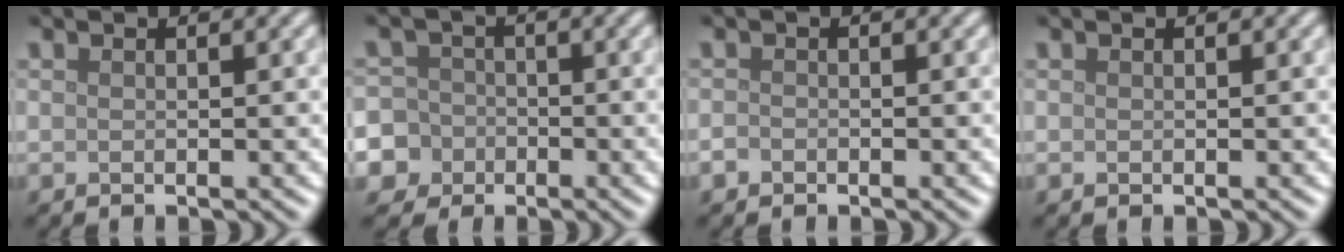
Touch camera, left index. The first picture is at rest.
{"total": 8.9, "force": [-3.6, 8.0, 1.7], "torque": [-0.048, -0.010, -0.101]}
{"total": 0.6, "force": [-0.4, 0.4, 0.2], "torque": [-0.001, -0.002, -0.010]}
{"total": 0.0}